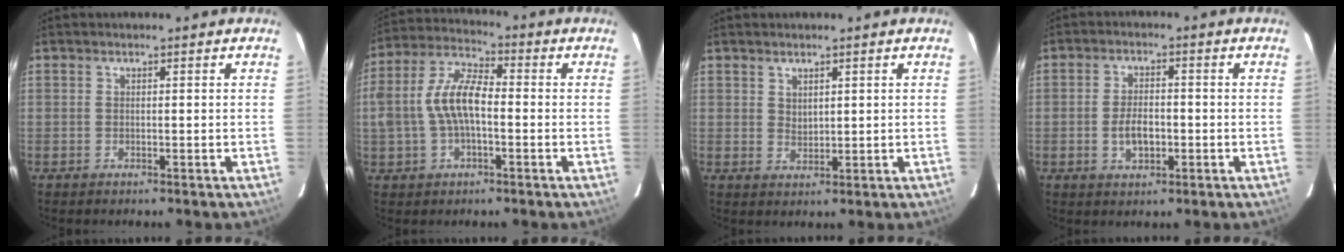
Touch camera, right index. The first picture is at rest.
{"total": 10.5, "force": [-1.3, 5.2, 9.0], "torque": [-0.189, 0.017, -0.024]}
{"total": 2.2, "force": [1.4, 1.3, 1.0], "torque": [-0.013, -0.001, 0.027]}
{"total": 5.3, "force": [-1.3, 2.9, 4.2], "torque": [-0.085, 0.001, -0.019]}